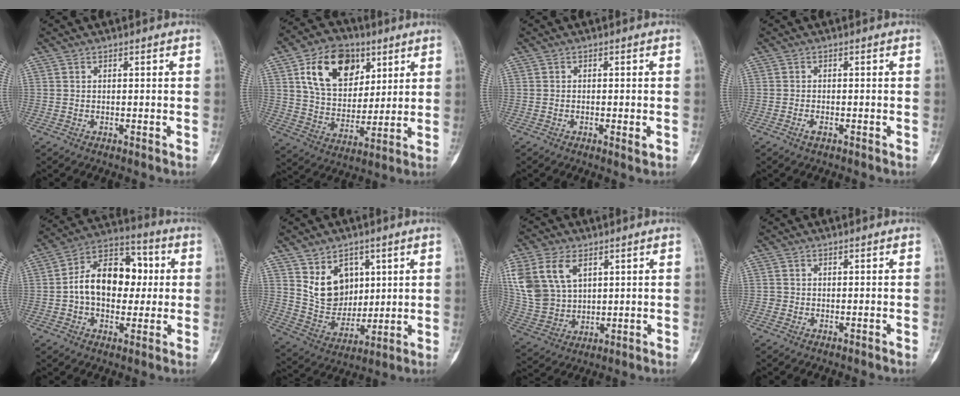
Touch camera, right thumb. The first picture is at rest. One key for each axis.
{"total": 17.3, "fx": 7.4, "fy": 11.6, "fz": 10.6, "tx": -0.142, "ty": -0.022, "tz": 0.132}
{"total": 2.0, "fx": -0.6, "fy": 0.7, "fz": 1.8, "tx": -0.031, "ty": -0.001, "tz": -0.009}
{"total": 1.3, "fx": -0.7, "fy": 0.6, "fz": 0.9, "tx": -0.017, "ty": 0.002, "tz": -0.015}
{"total": 15.8, "fx": 0.7, "fy": 10.8, "fz": 11.5, "tx": -0.142, "ty": 0.034, "tz": 0.002}
{"total": 11.4, "fx": 4.7, "fy": 8.6, "fz": 6.0, "tx": -0.067, "ty": -0.035, "tz": 0.103}
{"total": 14.8, "fx": 6.0, "fy": 9.9, "fz": 9.4, "tx": -0.195, "ty": -0.009, "tz": 0.131}
{"total": 0.6, "fx": -0.1, "fy": 0.6, "fz": 0.0, "tx": 0.003, "ty": 0.005, "tz": -0.003}